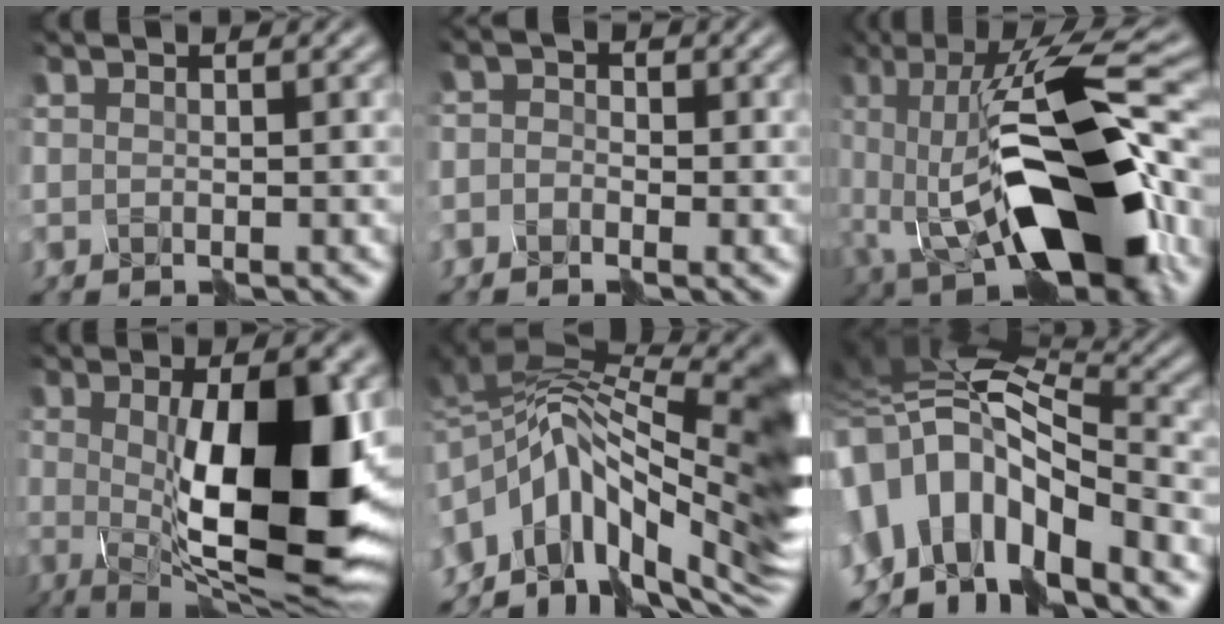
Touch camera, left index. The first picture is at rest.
{"total": 2.7, "force": [-2.0, 1.9, 0.0], "torque": [0.015, 0.016, -0.053]}
{"total": 13.5, "force": [-2.7, 5.0, 12.2], "torque": [-0.180, 0.004, -0.047]}
{"total": 13.1, "force": [0.3, 3.9, 12.4], "torque": [-0.175, 0.002, 0.002]}
{"total": 13.8, "force": [-3.1, 7.2, 11.3], "torque": [-0.185, 0.012, -0.053]}
{"total": 9.8, "force": [-4.5, 5.2, 6.9], "torque": [-0.140, 0.017, -0.090]}